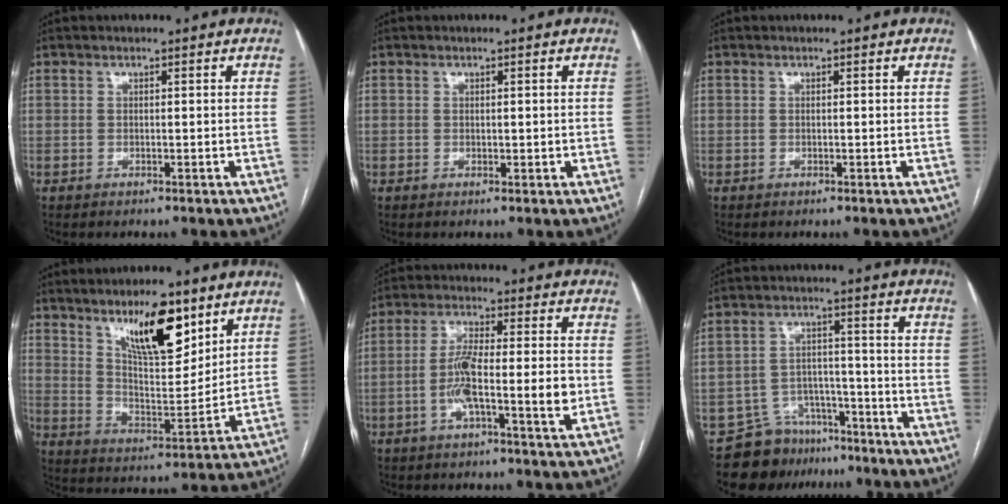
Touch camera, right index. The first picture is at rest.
{"total": 1.0, "force": [0.2, 0.7, 0.7], "torque": [-0.005, 0.001, 0.006]}
{"total": 0.0}
{"total": 13.1, "force": [8.2, 3.5, 9.5], "torque": [-0.157, -0.002, 0.146]}
{"total": 9.4, "force": [-1.9, 1.3, 9.1], "torque": [-0.166, 0.010, -0.036]}
{"total": 9.3, "force": [-7.5, 5.4, 0.9], "torque": [-0.006, 0.035, -0.118]}